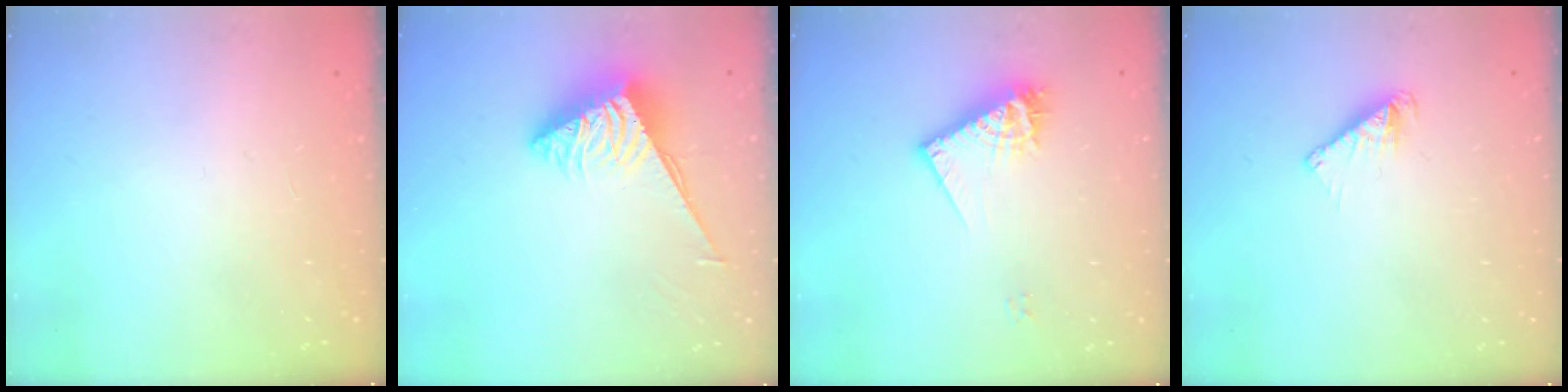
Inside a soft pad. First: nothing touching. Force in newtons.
{"total": 3.9, "press": 3.9, "slide": 0.5}
{"total": 11.0, "press": 10.9, "slide": 0.9}
{"total": 3.9, "press": 3.9, "slide": 0.2}